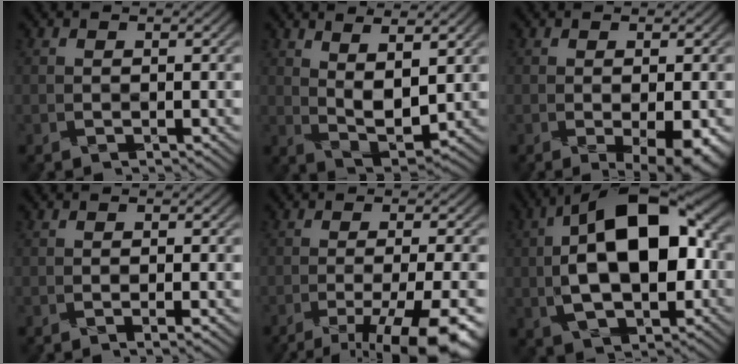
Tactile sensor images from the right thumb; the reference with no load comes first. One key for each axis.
{"total": 6.2, "fx": 2.6, "fy": 2.0, "fz": 5.3, "tx": -0.106, "ty": -0.004, "tz": 0.047}
{"total": 4.5, "fx": -1.4, "fy": 1.4, "fz": 4.0, "tx": -0.058, "ty": -0.003, "tz": -0.017}
{"total": 1.1, "fx": -0.7, "fy": 0.0, "fz": 0.9, "tx": -0.015, "ty": 0.003, "tz": -0.014}
{"total": 11.2, "fx": -6.1, "fy": 2.5, "fz": 9.1, "tx": -0.113, "ty": -0.002, "tz": -0.093}
{"total": 17.5, "fx": 0.4, "fy": 9.5, "fz": 14.7, "tx": -0.244, "ty": 0.016, "tz": -0.009}